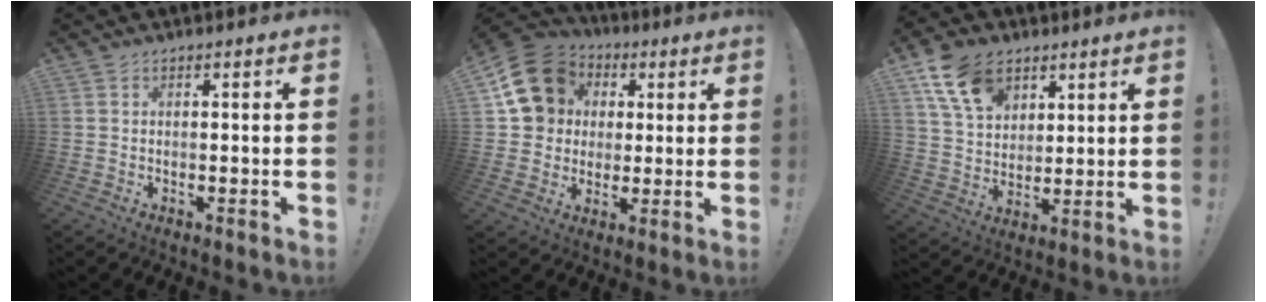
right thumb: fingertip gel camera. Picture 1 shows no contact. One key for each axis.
{"total": 17.0, "fx": 5.8, "fy": 14.1, "fz": 7.5, "tx": -0.113, "ty": -0.016, "tz": 0.126}
{"total": 14.3, "fx": 7.5, "fy": 9.8, "fz": 7.2, "tx": -0.131, "ty": -0.020, "tz": 0.148}